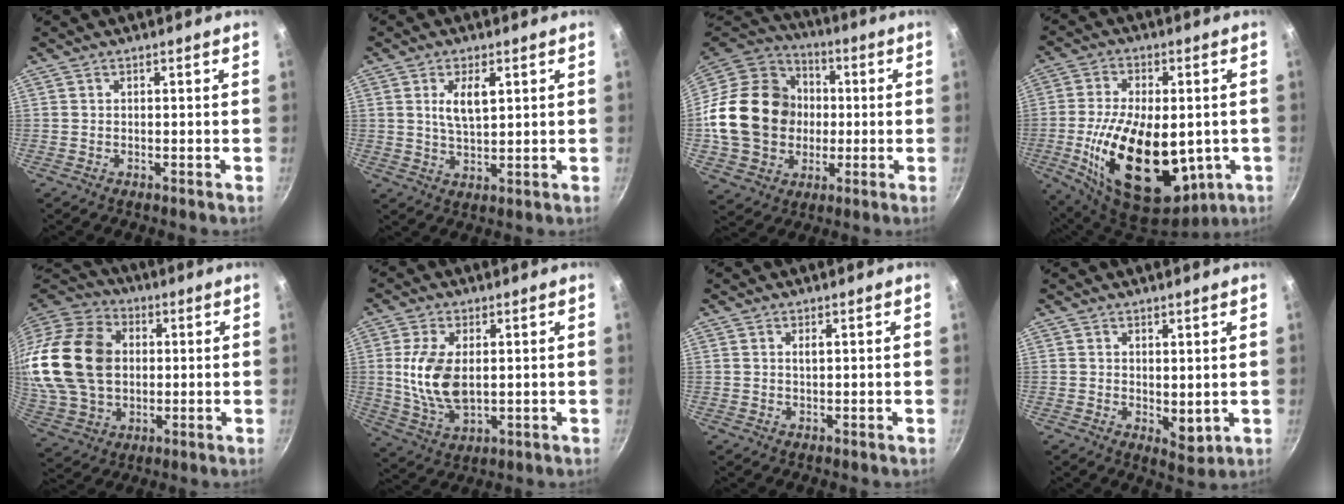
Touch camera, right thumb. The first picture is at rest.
{"total": 6.0, "force": [1.9, 2.6, 5.0], "torque": [-0.087, -0.011, 0.038]}
{"total": 23.5, "force": [-0.6, 19.6, 13.0], "torque": [-0.214, 0.033, -0.003]}
{"total": 24.5, "force": [-3.6, 14.0, 19.8], "torque": [-0.336, -0.008, -0.040]}
{"total": 22.7, "force": [2.4, 17.0, 14.9], "torque": [-0.272, 0.017, 0.051]}
{"total": 11.1, "force": [1.2, 6.1, 9.2], "torque": [-0.182, -0.014, 0.030]}
{"total": 1.4, "force": [0.7, 0.3, 1.2], "torque": [-0.021, -0.001, 0.014]}
{"total": 4.1, "force": [1.2, 2.4, 3.0], "torque": [-0.038, -0.019, 0.023]}